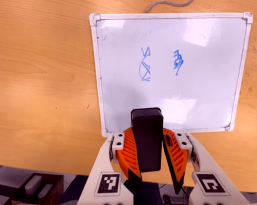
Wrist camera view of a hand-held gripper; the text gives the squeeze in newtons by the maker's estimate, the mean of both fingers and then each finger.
{"total": 10.0, "left": 9.8, "right": 10.2}